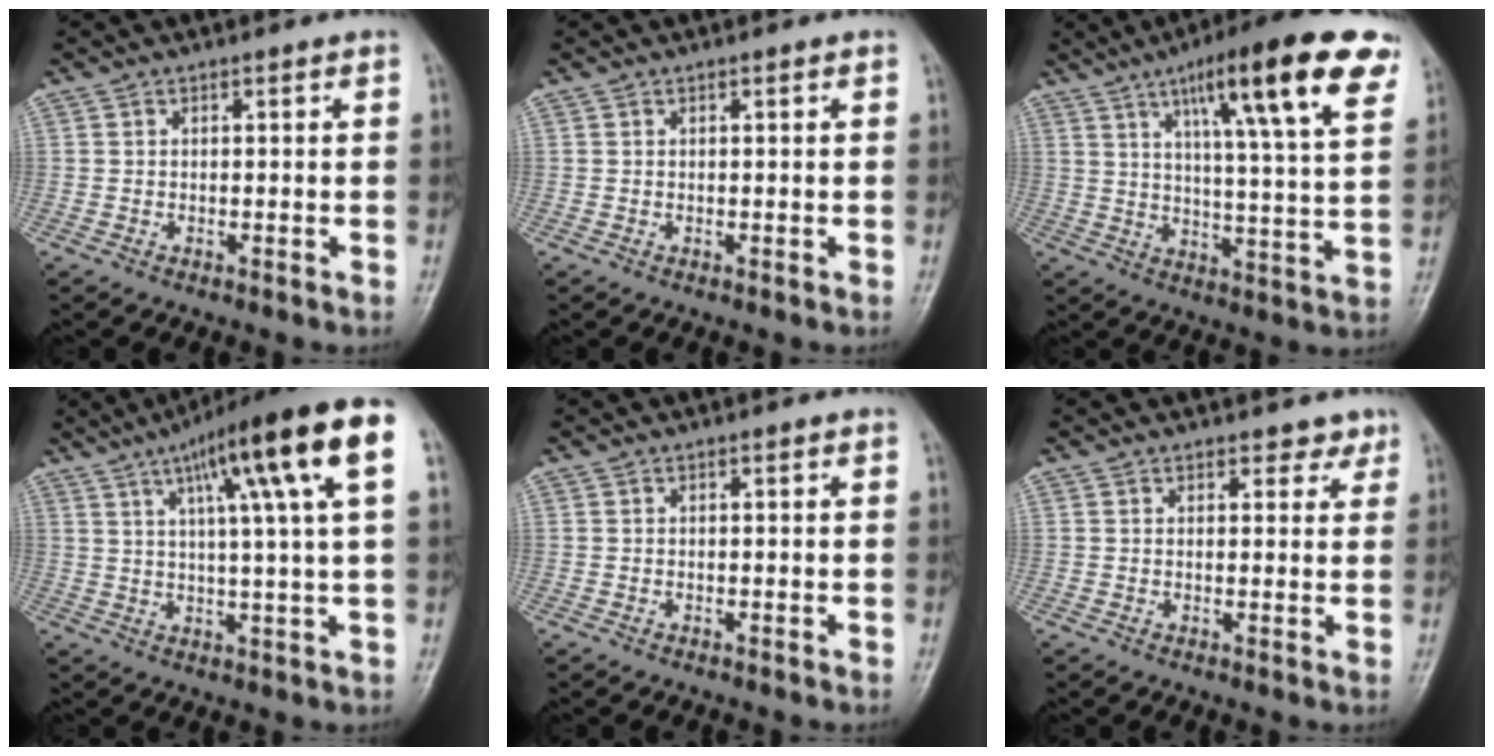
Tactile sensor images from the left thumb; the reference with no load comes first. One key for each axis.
{"total": 0.0}
{"total": 20.0, "fx": 10.3, "fy": 3.3, "fz": 16.9, "tx": -0.227, "ty": -0.023, "tz": 0.148}
{"total": 17.7, "fx": 7.2, "fy": 1.5, "fz": 16.1, "tx": -0.240, "ty": 0.005, "tz": 0.102}
{"total": 0.0}
{"total": 2.7, "fx": 2.1, "fy": 1.5, "fz": 0.8, "tx": 0.013, "ty": -0.010, "tz": 0.022}